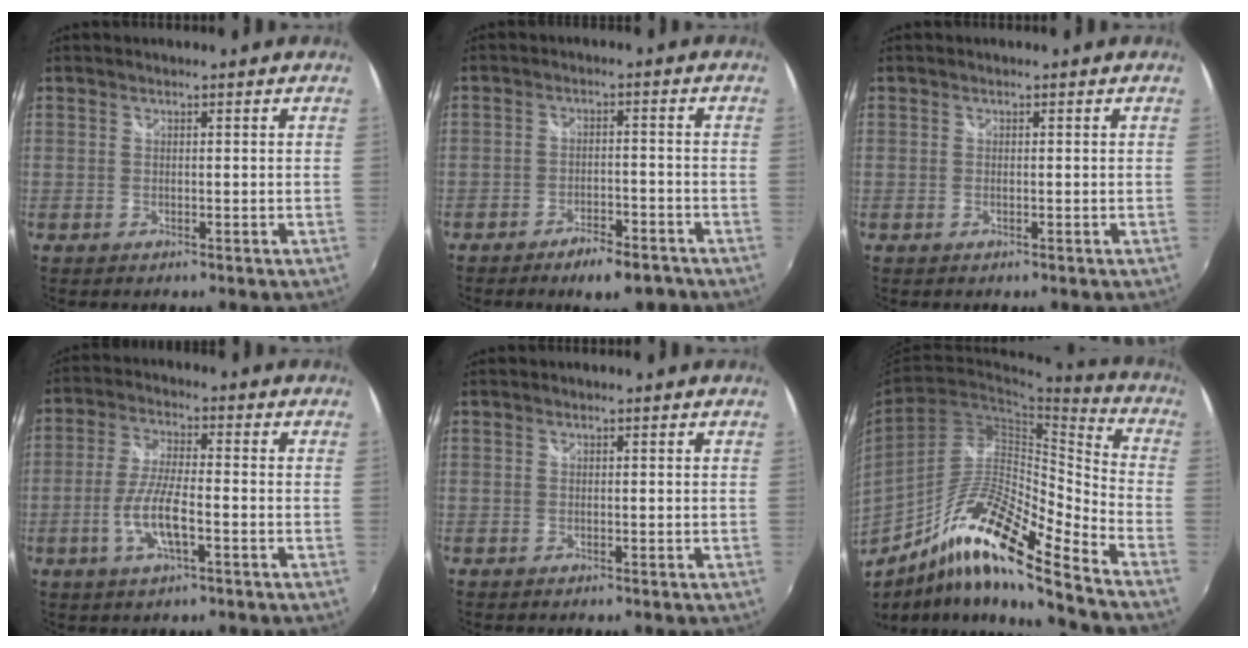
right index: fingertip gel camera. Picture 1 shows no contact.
{"total": 6.8, "force": [-5.3, 2.4, 3.5], "torque": [-0.077, -0.001, -0.078]}
{"total": 0.0}
{"total": 8.1, "force": [-2.9, 1.8, 7.4], "torque": [-0.154, -0.001, -0.055]}
{"total": 0.0}
{"total": 18.4, "force": [-11.9, 2.2, 13.9], "torque": [-0.247, -0.004, -0.227]}